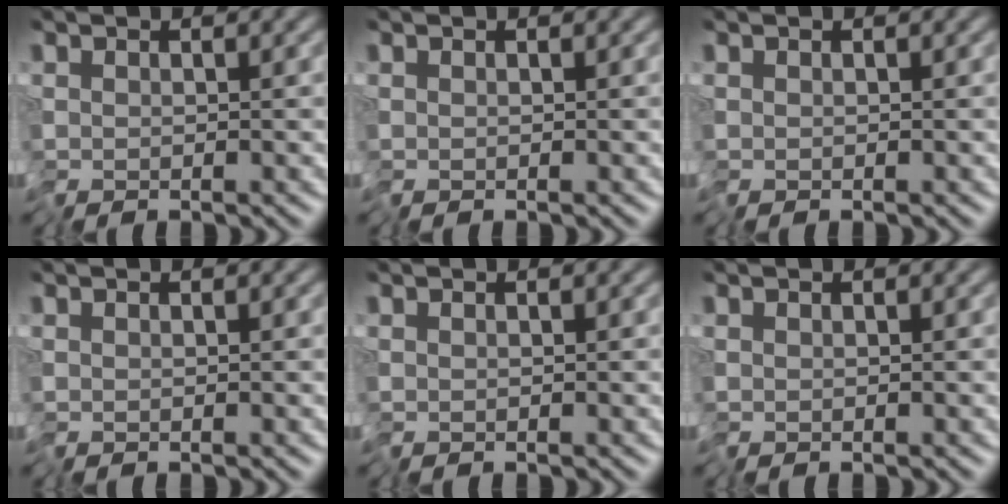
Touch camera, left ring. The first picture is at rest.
{"total": 0.0}
{"total": 0.0}
{"total": 0.0}
{"total": 0.0}
{"total": 0.0}